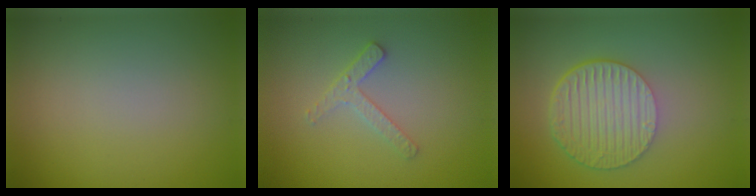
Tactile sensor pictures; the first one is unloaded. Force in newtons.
{"total": 1.9, "press": 1.8, "slide": 0.4}
{"total": 6.5, "press": 4.4, "slide": 4.8}